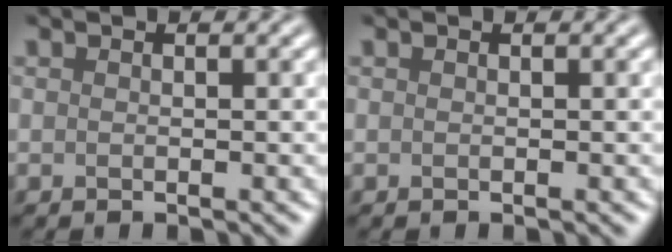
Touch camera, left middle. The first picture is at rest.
{"total": 0.0}